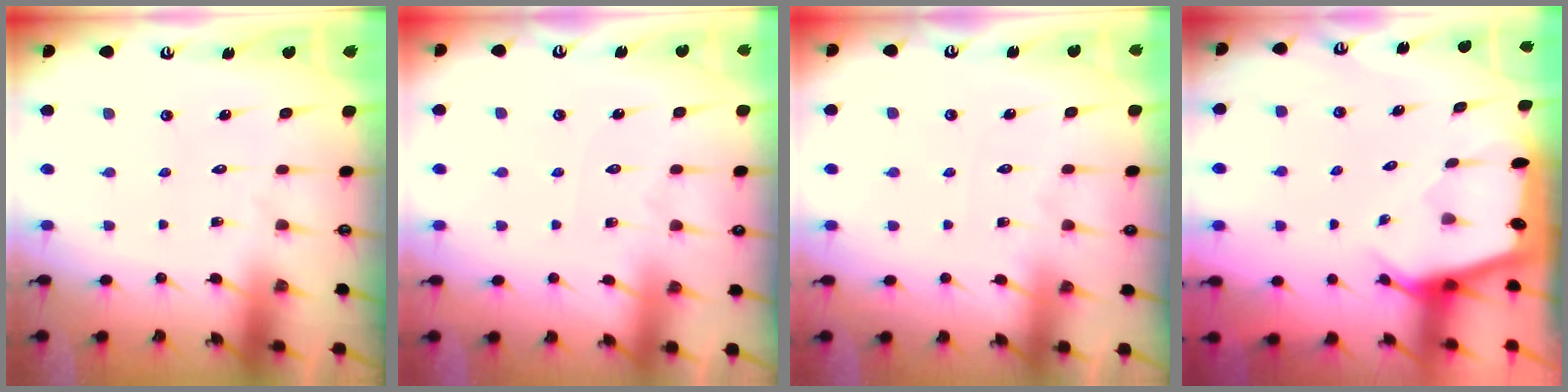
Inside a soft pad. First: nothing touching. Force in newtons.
{"total": 2.6, "press": 2.6, "slide": 0.3}
{"total": 3.7, "press": 3.6, "slide": 0.5}
{"total": 2.1, "press": 2.1, "slide": 0.1}